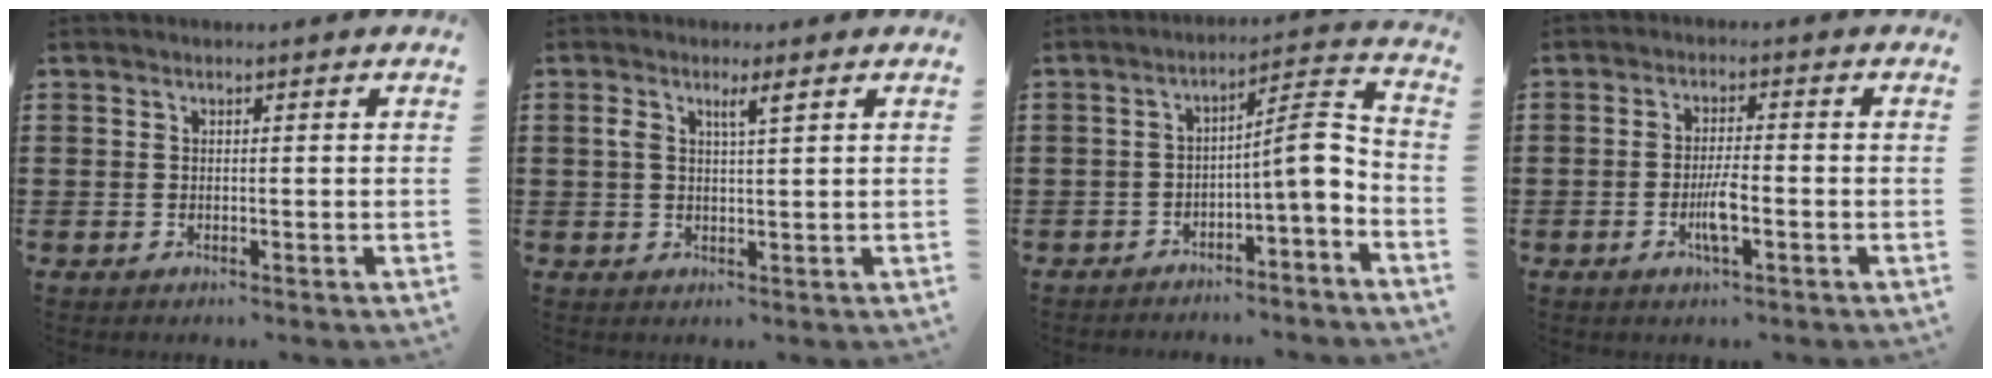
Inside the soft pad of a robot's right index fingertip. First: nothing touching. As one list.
[{"total": 2.8, "force": [1.2, 0.6, 2.4], "torque": [-0.050, 0.004, 0.019]}, {"total": 6.7, "force": [-2.0, 1.3, 6.3], "torque": [-0.098, -0.004, -0.045]}, {"total": 4.0, "force": [-1.5, 0.7, 3.7], "torque": [-0.076, -0.004, -0.031]}]